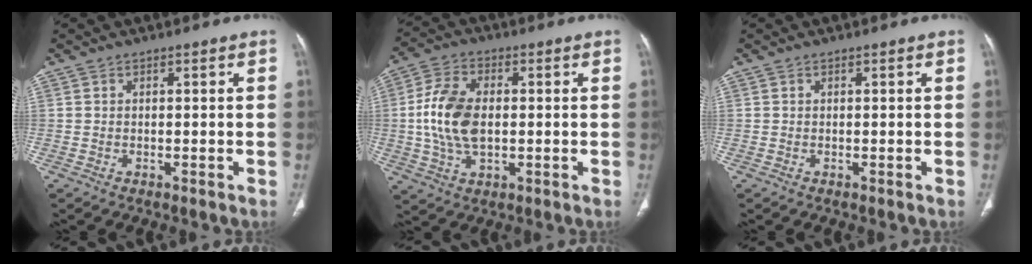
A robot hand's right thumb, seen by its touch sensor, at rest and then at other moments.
{"total": 11.7, "force": [0.1, 7.0, 9.3], "torque": [-0.186, 0.010, 0.002]}
{"total": 0.0}